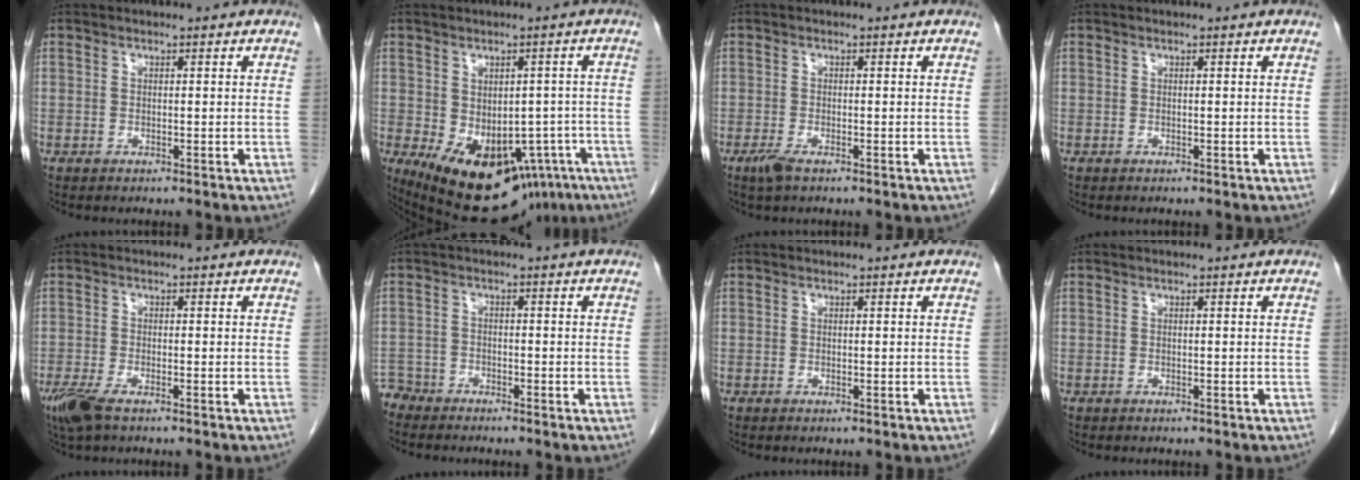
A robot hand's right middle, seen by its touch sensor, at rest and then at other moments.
{"total": 19.1, "force": [-10.6, 10.5, 12.0], "torque": [-0.166, -0.012, -0.125]}
{"total": 2.0, "force": [-1.3, 0.5, 1.5], "torque": [-0.035, -0.004, -0.026]}
{"total": 0.0}
{"total": 4.3, "force": [-2.8, 1.1, 3.1], "torque": [-0.067, -0.011, -0.052]}
{"total": 3.6, "force": [-3.3, 1.0, -0.8], "torque": [0.018, -0.004, -0.068]}
{"total": 0.0}
{"total": 0.0}